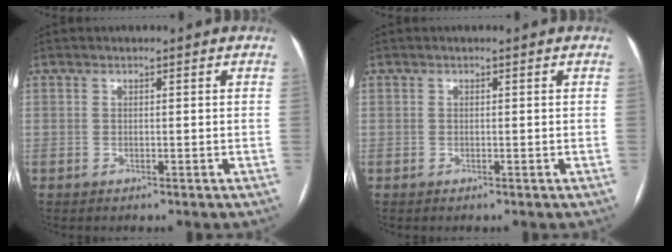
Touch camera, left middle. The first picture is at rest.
{"total": 0.0}